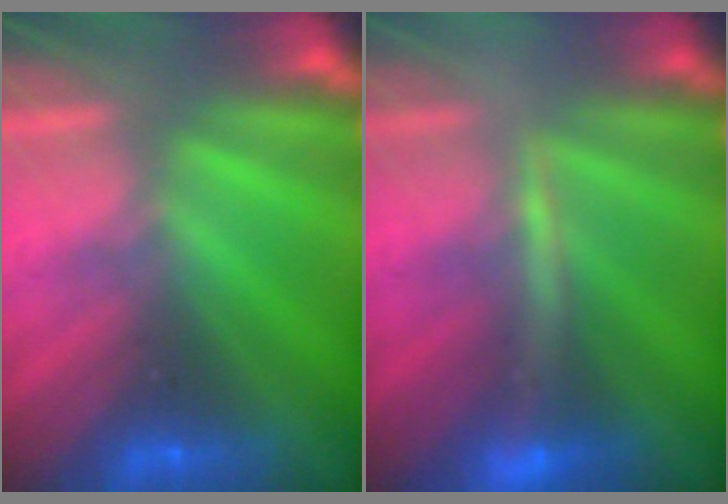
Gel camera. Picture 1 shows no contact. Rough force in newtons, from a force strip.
{"total": 2.6}